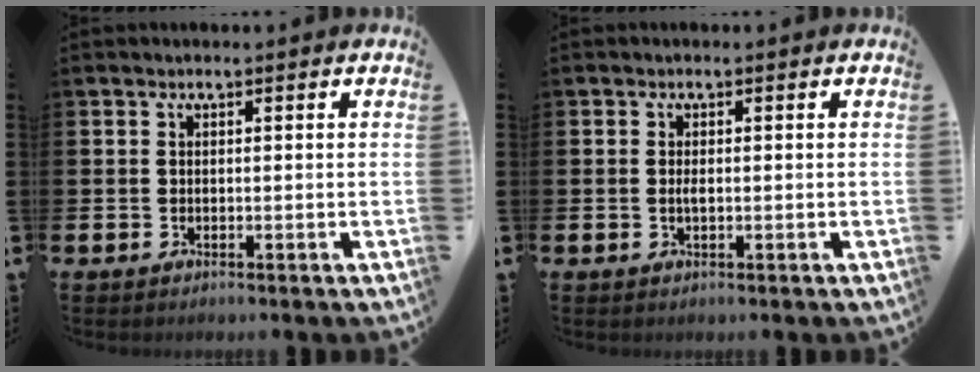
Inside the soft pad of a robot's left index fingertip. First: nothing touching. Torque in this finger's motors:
{"motor_torque": [0.28, 0.24, 0.01, 0.01]}